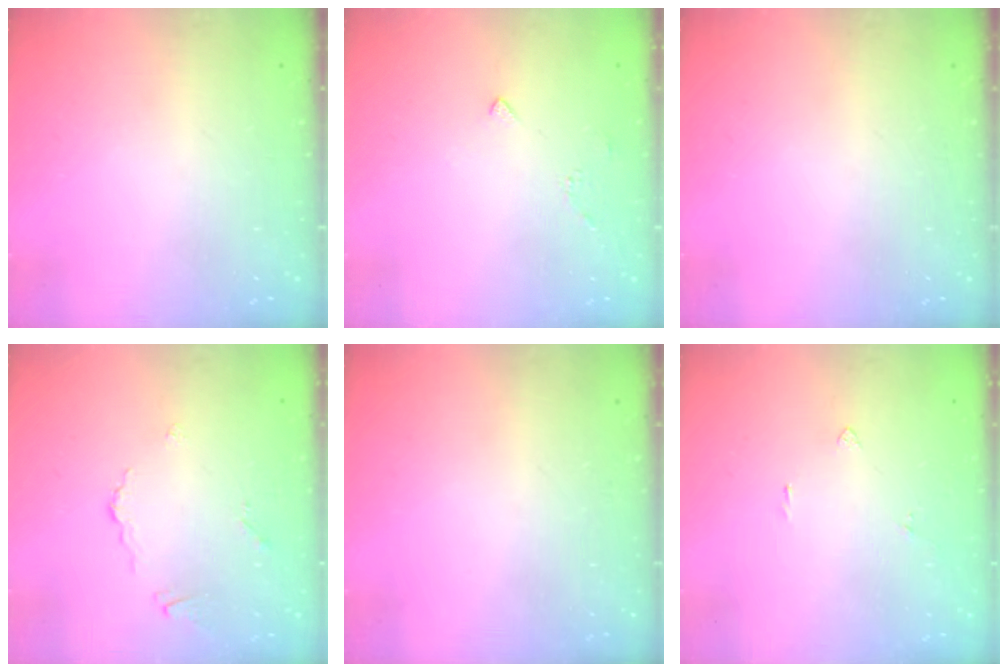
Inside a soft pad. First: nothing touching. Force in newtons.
{"total": 3.0, "press": 2.9, "slide": 0.7}
{"total": 0.0}
{"total": 2.8, "press": 2.8, "slide": 0.6}
{"total": 0.0}
{"total": 2.0, "press": 2.0, "slide": 0.5}